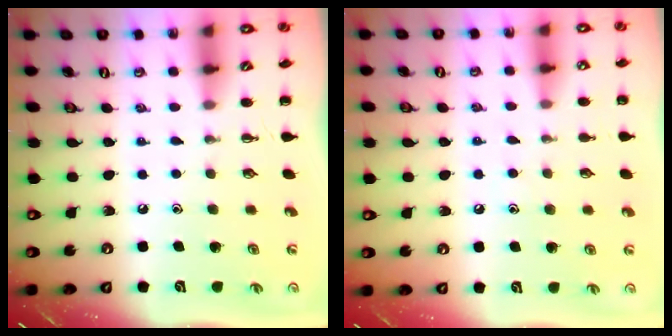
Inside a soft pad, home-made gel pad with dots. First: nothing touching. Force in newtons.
{"total": 6.9, "press": 6.7, "slide": 1.8}